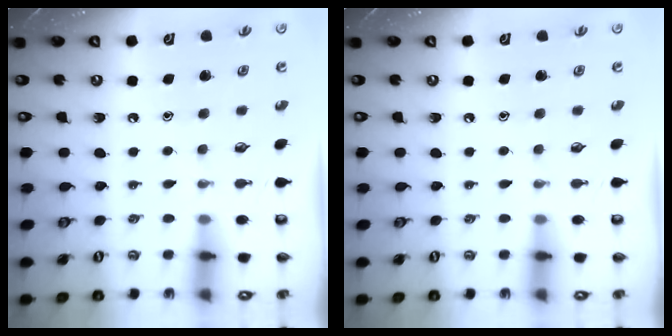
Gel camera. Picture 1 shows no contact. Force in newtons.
{"total": 0.0}